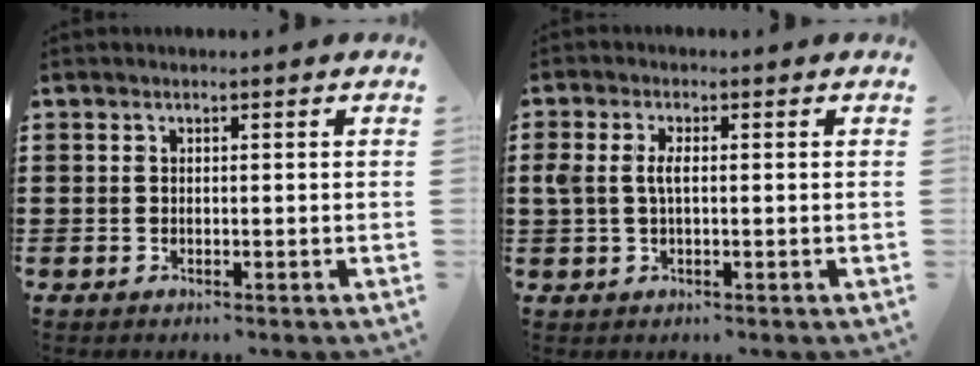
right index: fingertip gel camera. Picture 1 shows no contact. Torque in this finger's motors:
{"motor_torque": [0.61, -0.18, 0.41, 0.12]}